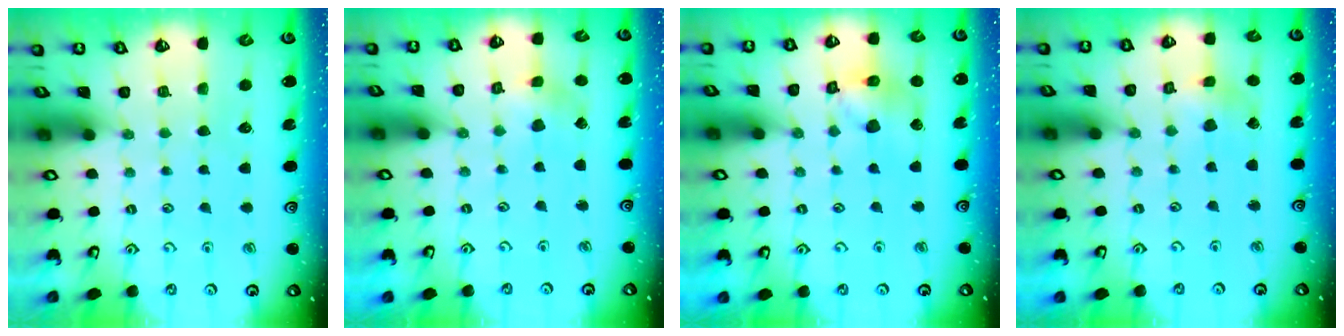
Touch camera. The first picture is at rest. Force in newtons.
{"total": 2.1, "press": 2.1, "slide": 0.3}
{"total": 12.8, "press": 12.7, "slide": 1.8}
{"total": 2.5, "press": 2.5, "slide": 0.2}